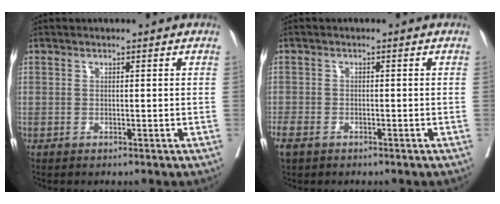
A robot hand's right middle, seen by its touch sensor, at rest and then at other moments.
{"total": 3.4, "force": [-2.4, 1.8, 1.7], "torque": [-0.041, -0.006, -0.037]}